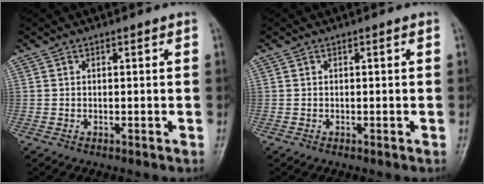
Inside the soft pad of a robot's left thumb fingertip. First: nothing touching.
{"total": 0.0}